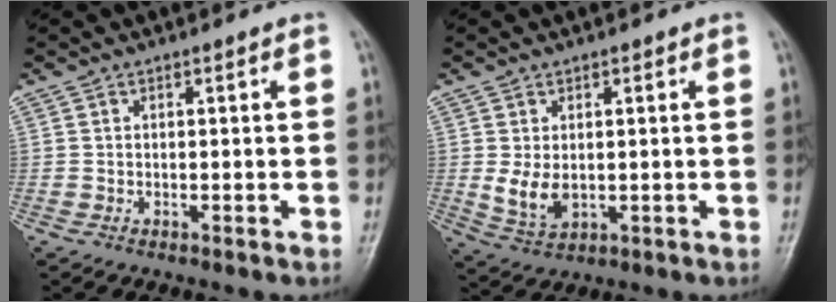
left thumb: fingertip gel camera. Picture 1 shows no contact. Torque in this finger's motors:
{"motor_torque": [0.62, 0.64, 0.33, -0.22, 0.07]}